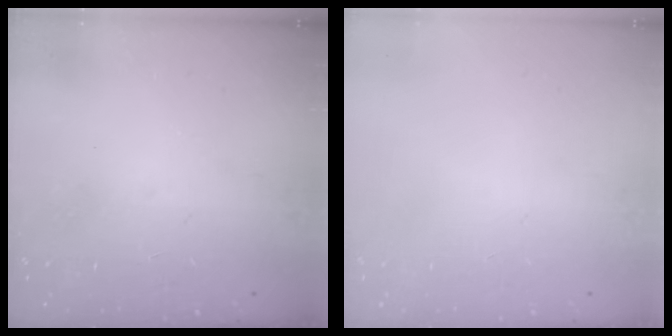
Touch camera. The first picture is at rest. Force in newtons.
{"total": 0.0}